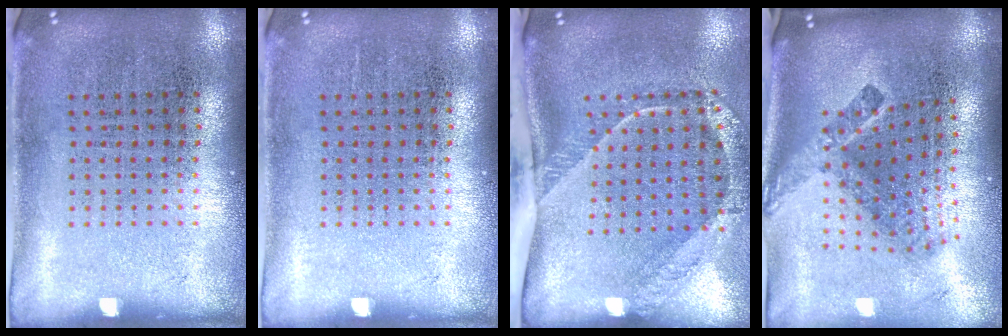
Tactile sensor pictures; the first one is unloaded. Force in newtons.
{"total": 0.0}
{"total": 2.7, "press": 1.8, "slide": 1.9}
{"total": 2.4, "press": 1.5, "slide": 1.9}